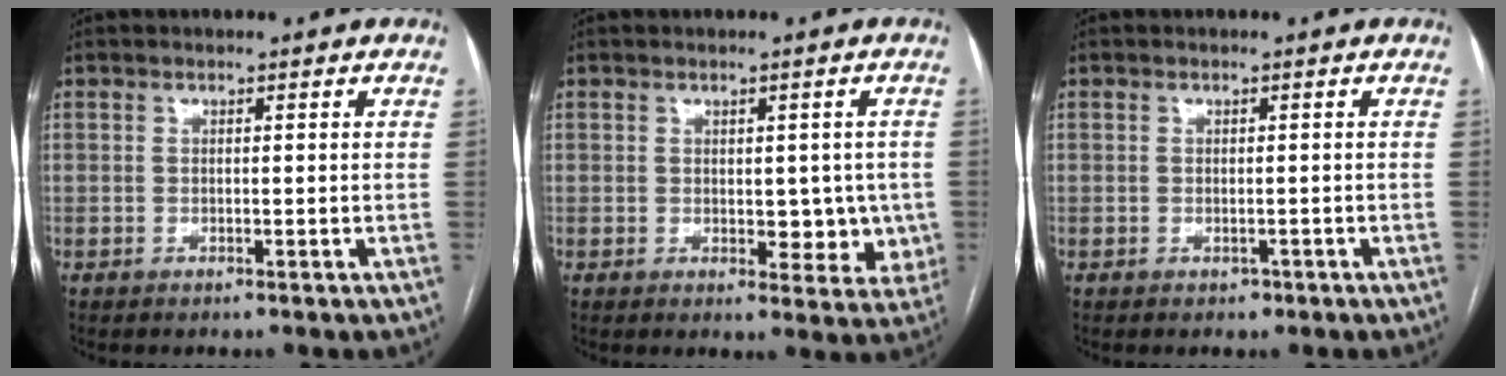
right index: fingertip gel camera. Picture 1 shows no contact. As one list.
[{"total": 6.2, "force": [-0.3, 3.7, 5.0], "torque": [-0.039, 0.007, 0.003]}, {"total": 0.8, "force": [-0.7, 0.5, 0.2], "torque": [-0.002, 0.001, -0.006]}]